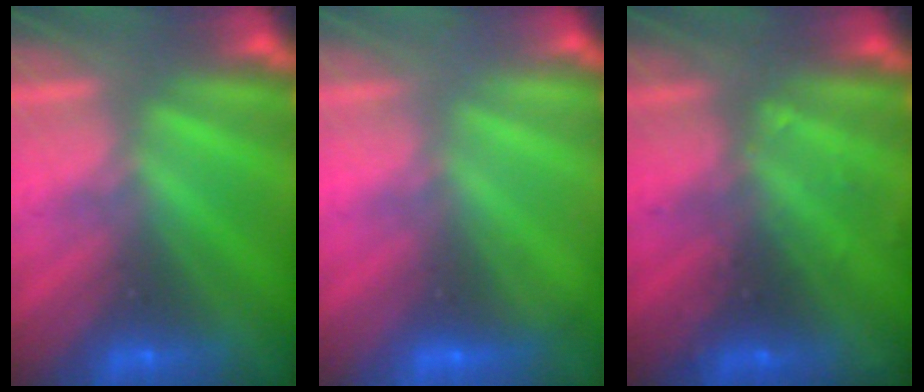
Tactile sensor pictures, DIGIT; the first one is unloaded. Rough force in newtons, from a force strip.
{"total": 2.1}
{"total": 2.4}